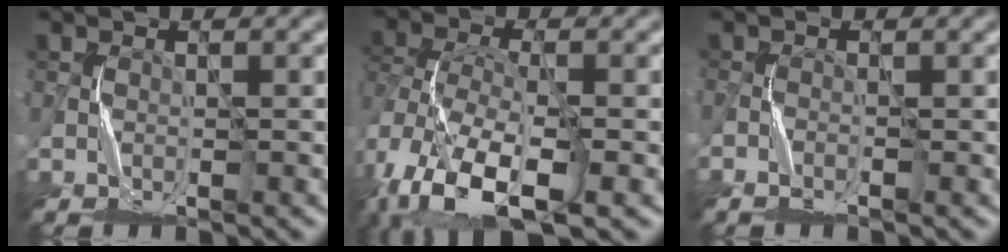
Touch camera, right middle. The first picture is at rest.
{"total": 12.0, "force": [-6.1, 6.0, 8.4], "torque": [-0.183, -0.027, -0.103]}
{"total": 1.4, "force": [-0.9, 0.4, 0.9], "torque": [-0.025, 0.001, -0.023]}